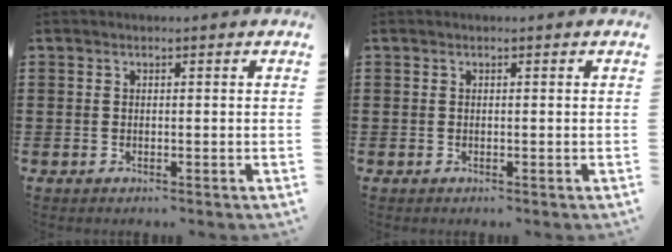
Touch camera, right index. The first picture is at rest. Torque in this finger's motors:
{"motor_torque": [0.00, 0.00, 0.00, 0.00]}